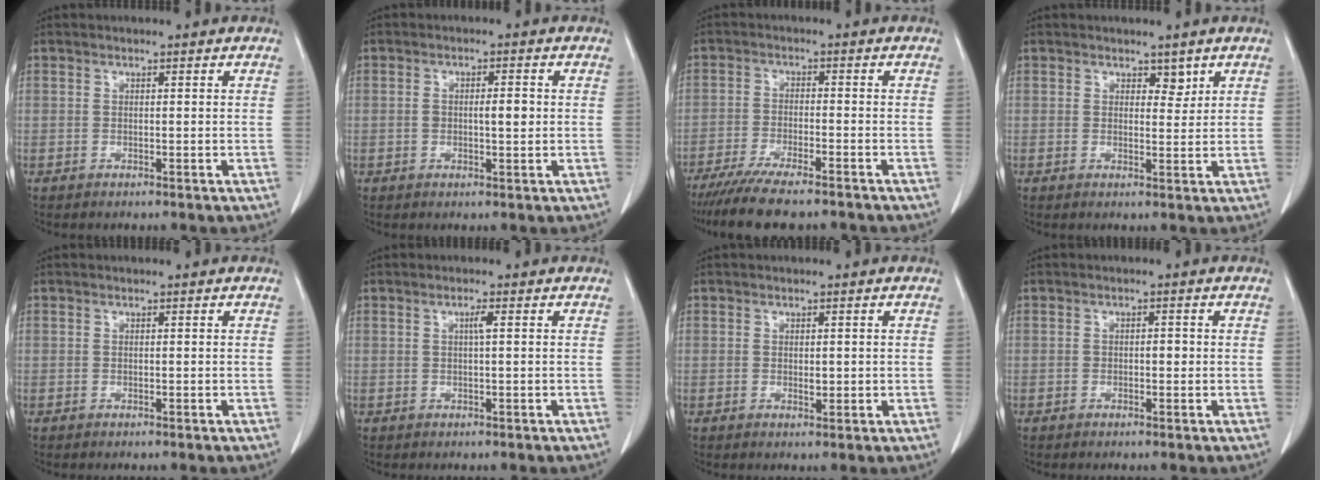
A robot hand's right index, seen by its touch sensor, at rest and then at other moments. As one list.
[{"total": 3.4, "force": [0.1, 1.2, 3.2], "torque": [-0.058, 0.003, 0.003]}, {"total": 10.6, "force": [-8.8, 1.4, 5.6], "torque": [-0.084, -0.021, -0.139]}, {"total": 2.3, "force": [1.6, 1.3, 1.1], "torque": [-0.008, -0.007, 0.024]}, {"total": 0.0}, {"total": 1.4, "force": [0.4, -0.1, 1.3], "torque": [-0.024, 0.001, 0.006]}, {"total": 1.4, "force": [0.1, 0.8, 1.1], "torque": [-0.014, -0.003, 0.003]}, {"total": 1.3, "force": [-0.1, 0.8, 1.1], "torque": [-0.013, 0.004, -0.003]}]